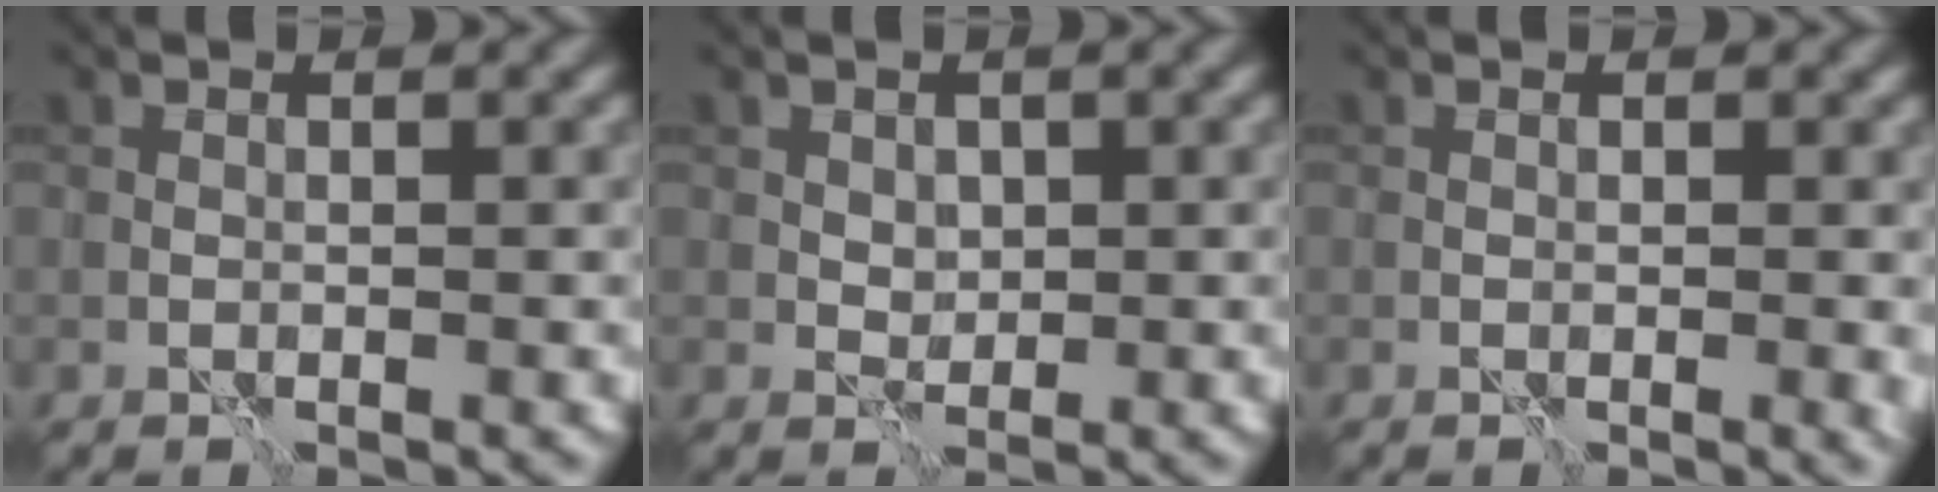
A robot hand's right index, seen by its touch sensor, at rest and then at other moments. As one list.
[{"total": 1.2, "force": [0.4, 1.0, 0.6], "torque": [-0.013, -0.004, 0.009]}, {"total": 0.9, "force": [-0.1, 0.2, 0.9], "torque": [-0.012, -0.003, -0.002]}]